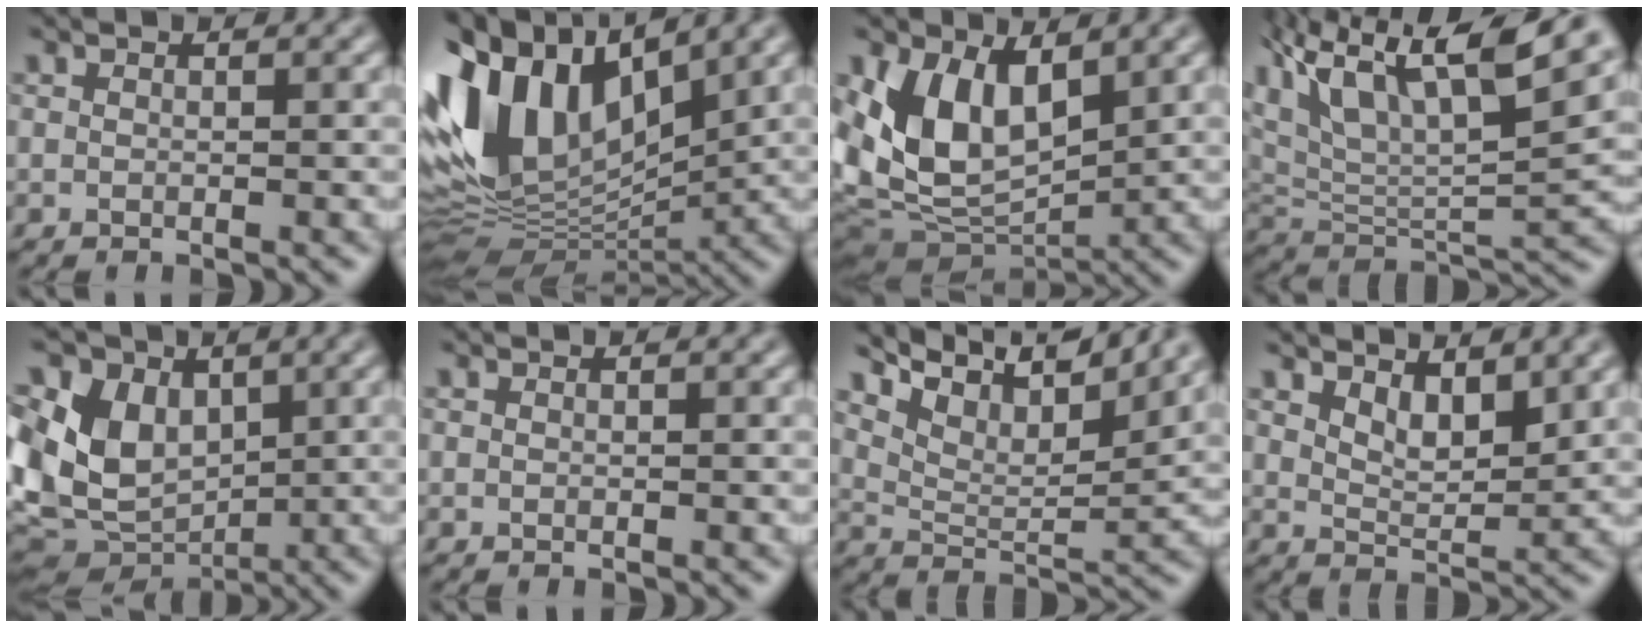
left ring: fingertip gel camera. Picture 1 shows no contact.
{"total": 11.8, "force": [2.3, 7.6, 8.8], "torque": [-0.197, 0.026, 0.033]}
{"total": 8.6, "force": [1.0, 5.4, 6.6], "torque": [-0.137, -0.012, 0.023]}
{"total": 14.3, "force": [9.1, 4.6, 10.1], "torque": [-0.204, 0.047, 0.158]}
{"total": 10.2, "force": [0.3, 8.0, 6.4], "torque": [-0.130, 0.011, 0.021]}
{"total": 0.0}
{"total": 8.8, "force": [6.6, 2.6, 5.2], "torque": [-0.097, 0.016, 0.121]}
{"total": 2.9, "force": [2.0, 1.0, 1.8], "torque": [-0.036, 0.000, 0.036]}